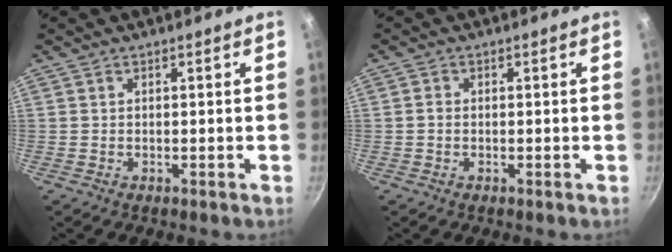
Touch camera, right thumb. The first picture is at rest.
{"total": 1.0, "force": [-0.2, 0.8, 0.5], "torque": [-0.009, 0.004, -0.005]}